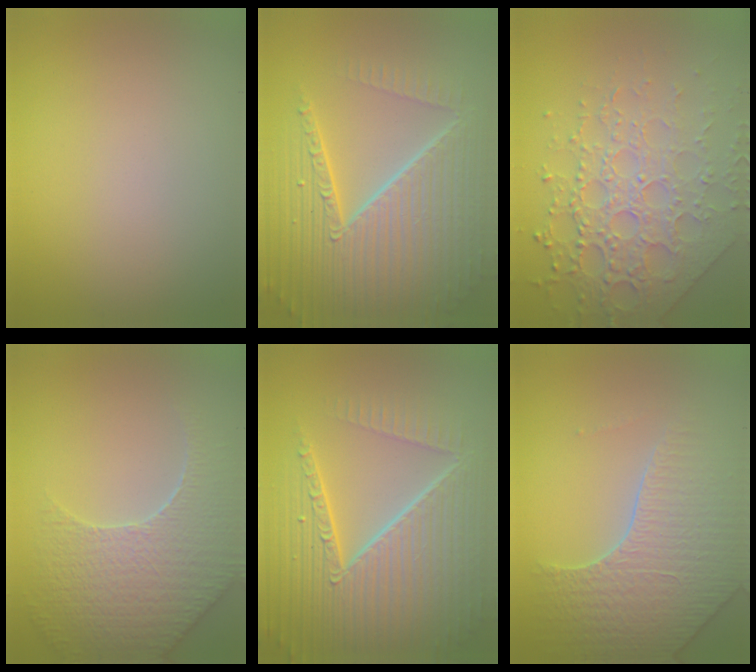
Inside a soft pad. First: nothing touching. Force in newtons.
{"total": 10.1, "press": 6.4, "slide": 7.8}
{"total": 6.4, "press": 5.3, "slide": 3.6}
{"total": 7.0, "press": 5.5, "slide": 4.3}
{"total": 10.6, "press": 6.6, "slide": 8.3}
{"total": 5.5, "press": 4.8, "slide": 2.6}